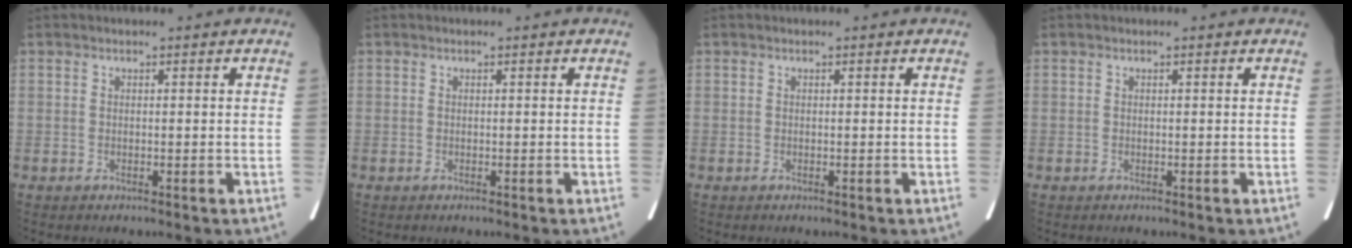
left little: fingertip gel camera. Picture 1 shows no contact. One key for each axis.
{"total": 0.0}
{"total": 0.0}
{"total": 0.0}